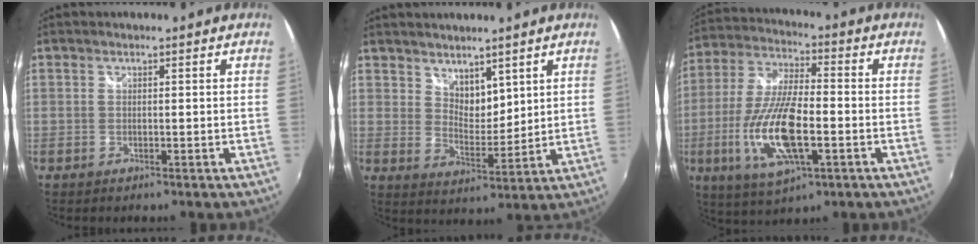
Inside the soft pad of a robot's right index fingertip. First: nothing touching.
{"total": 5.9, "force": [4.4, 3.0, 2.5], "torque": [-0.029, -0.004, 0.081]}
{"total": 16.6, "force": [-4.6, 5.6, 14.9], "torque": [-0.312, -0.015, -0.084]}